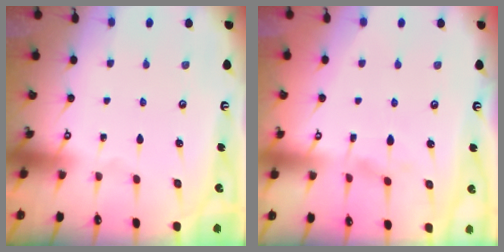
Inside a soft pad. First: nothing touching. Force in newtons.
{"total": 2.0, "press": 1.9, "slide": 0.8}